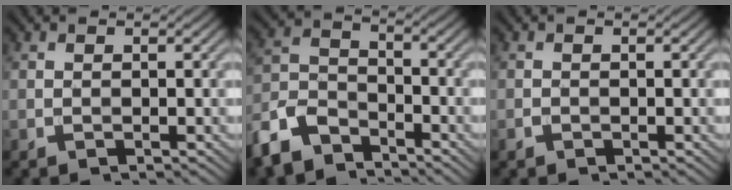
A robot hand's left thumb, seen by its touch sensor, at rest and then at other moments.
{"total": 8.9, "force": [-7.0, 4.1, 3.7], "torque": [-0.090, -0.009, -0.157]}
{"total": 0.7, "force": [-0.4, 0.5, 0.2], "torque": [-0.006, -0.003, -0.008]}